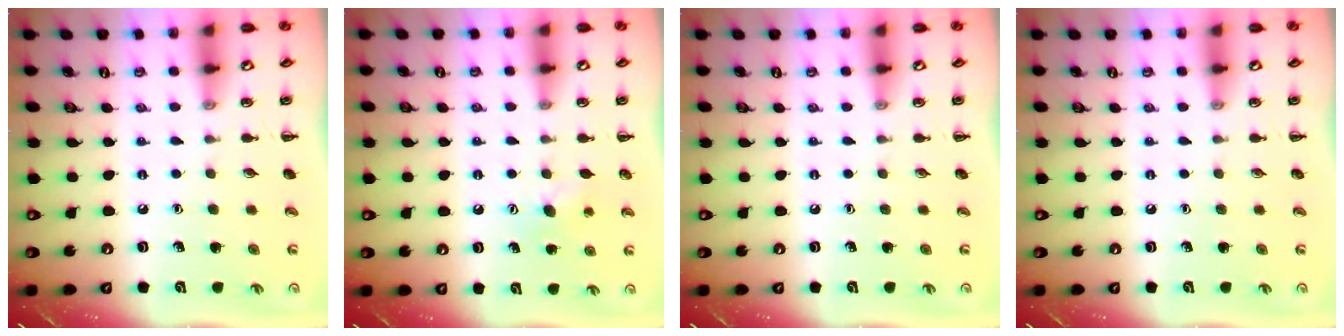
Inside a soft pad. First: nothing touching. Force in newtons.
{"total": 6.5, "press": 6.3, "slide": 1.5}
{"total": 0.0}
{"total": 0.0}